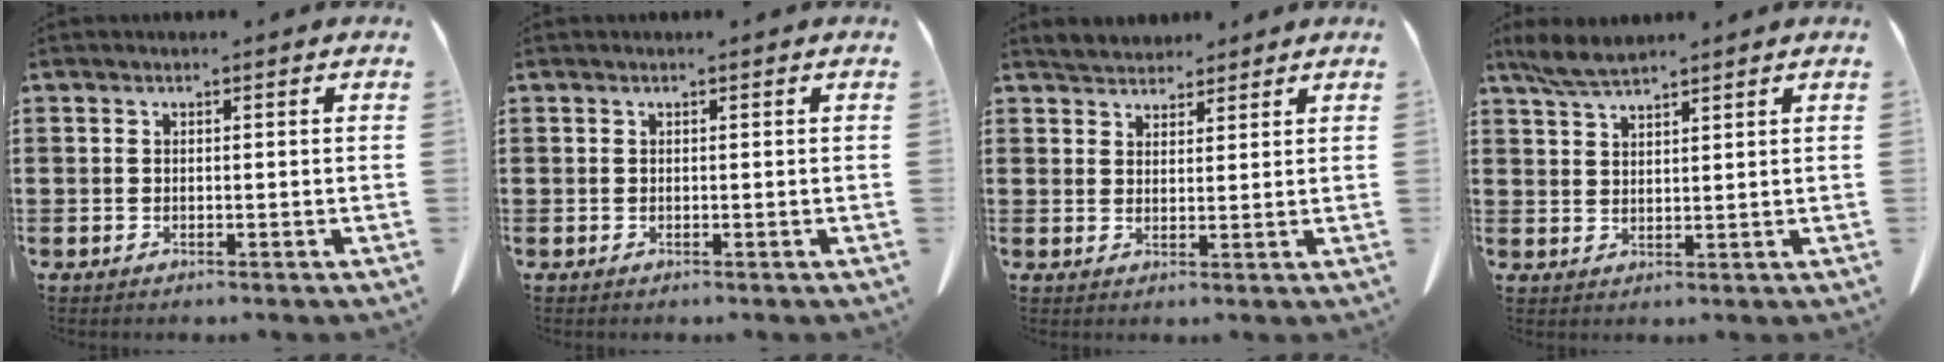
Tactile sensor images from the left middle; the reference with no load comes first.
{"total": 0.0}
{"total": 2.9, "force": [2.8, 0.8, 0.0], "torque": [-0.009, -0.002, 0.055]}
{"total": 3.9, "force": [3.3, 0.5, 1.9], "torque": [-0.048, -0.007, 0.064]}